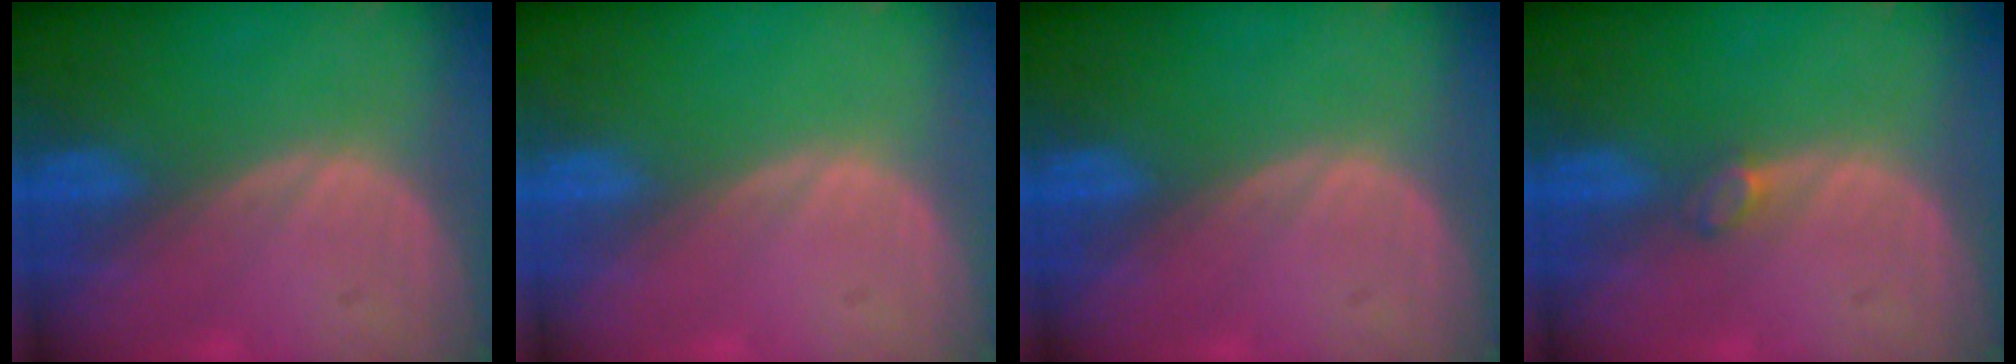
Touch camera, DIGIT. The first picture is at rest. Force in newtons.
{"total": 0.0}
{"total": 0.0}
{"total": 1.4, "press": 1.4, "slide": 0.2}